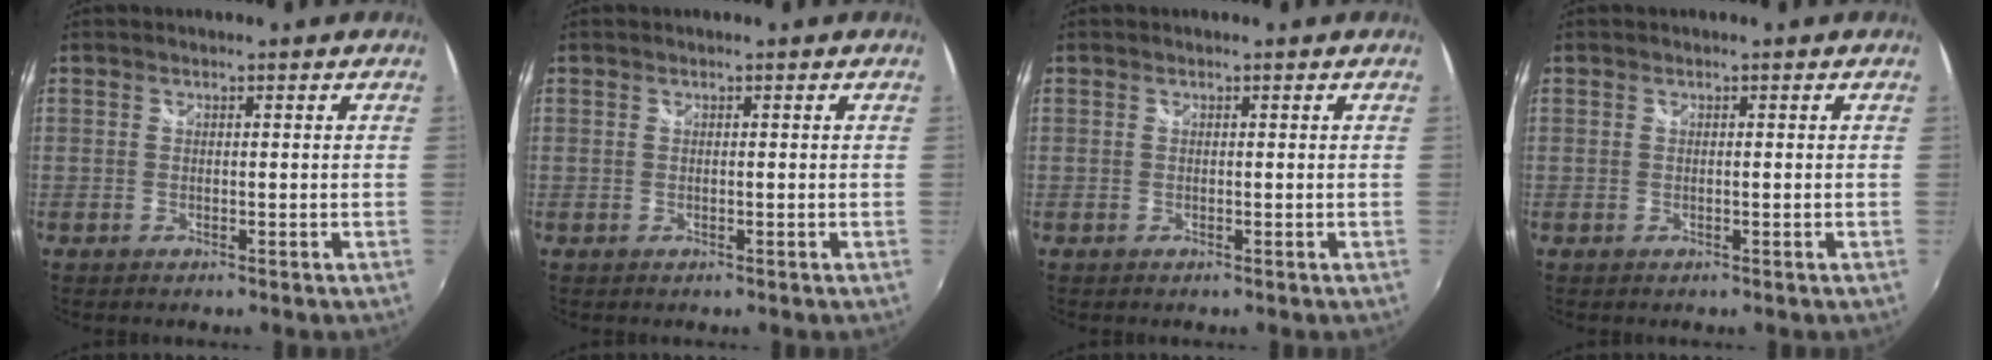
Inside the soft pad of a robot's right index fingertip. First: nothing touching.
{"total": 0.0}
{"total": 0.0}
{"total": 0.0}